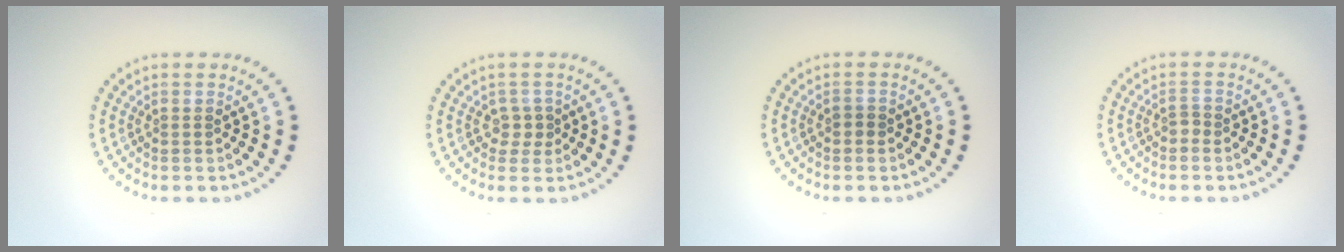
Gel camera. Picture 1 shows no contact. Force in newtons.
{"total": 1.7, "press": 1.4, "slide": 0.9}
{"total": 0.8, "press": 0.7, "slide": 0.1}
{"total": 0.9, "press": 0.5, "slide": 0.7}